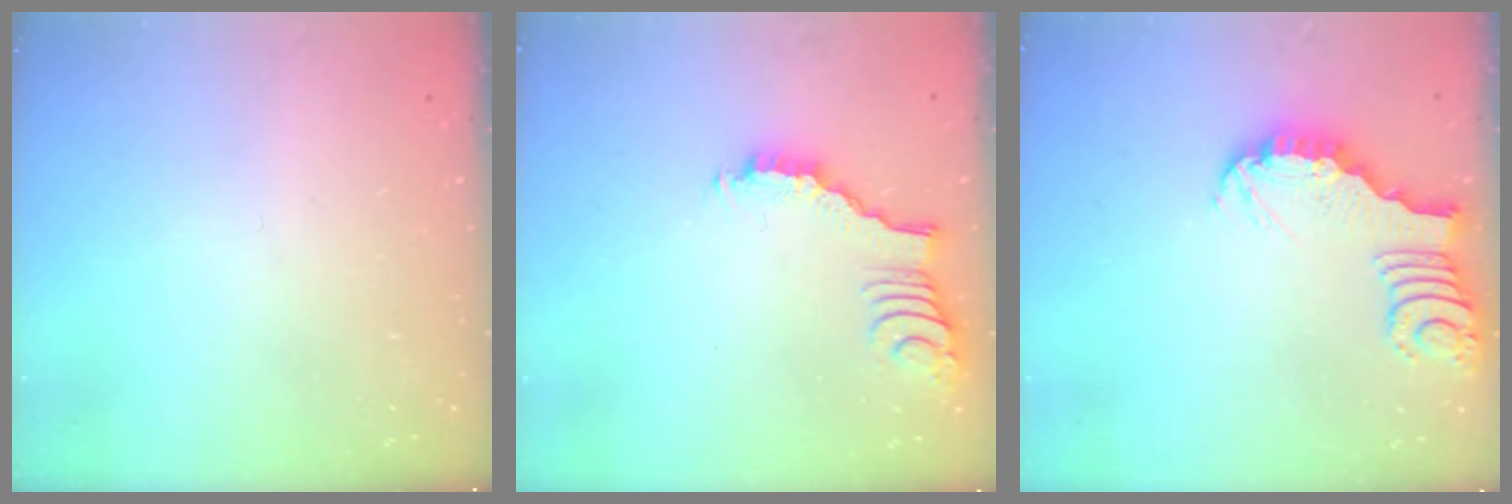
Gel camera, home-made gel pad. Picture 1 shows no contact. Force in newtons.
{"total": 2.7, "press": 2.7, "slide": 0.3}
{"total": 3.4, "press": 3.4, "slide": 0.4}